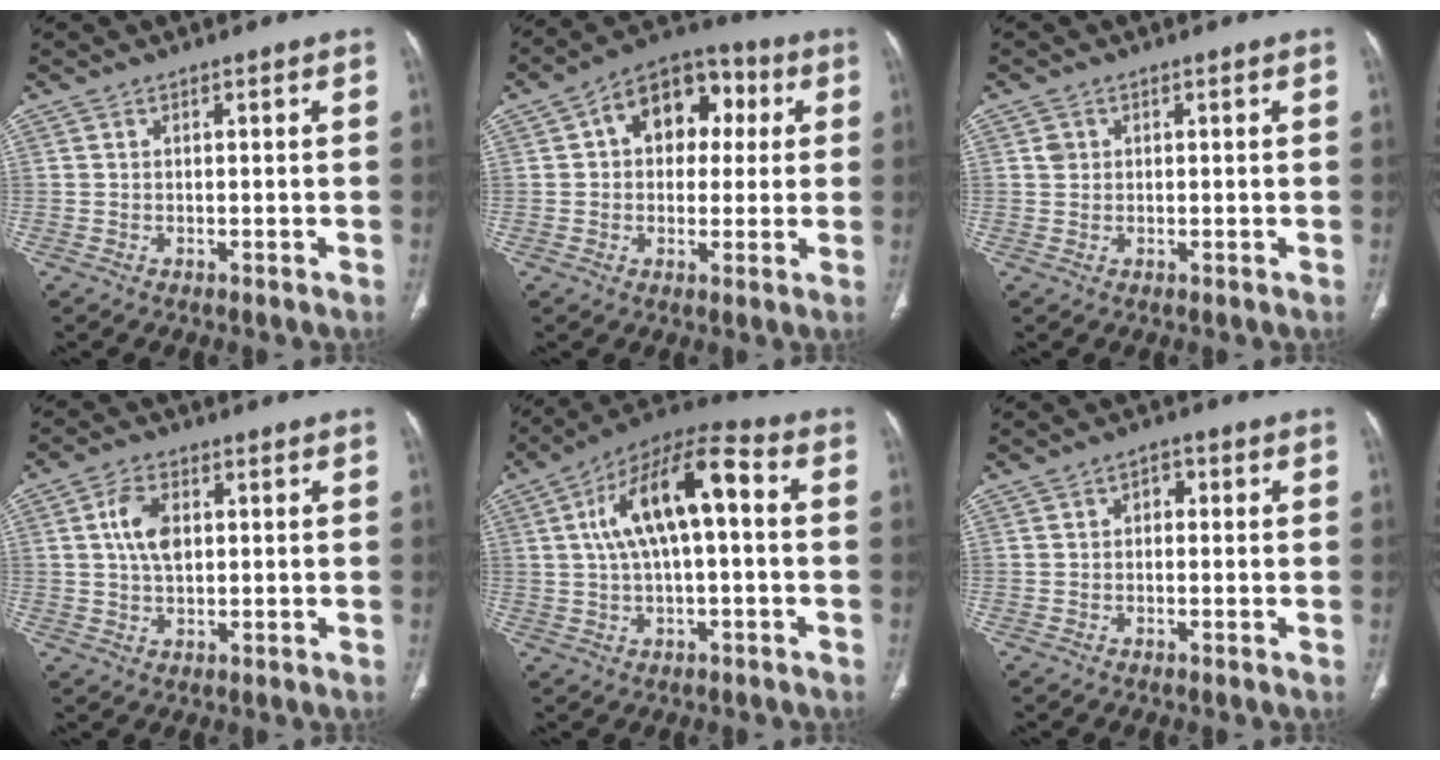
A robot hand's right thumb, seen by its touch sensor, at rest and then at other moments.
{"total": 13.2, "force": [3.0, 9.3, 8.8], "torque": [-0.085, 0.024, 0.035]}
{"total": 1.5, "force": [0.5, 1.3, 0.5], "torque": [-0.004, 0.002, 0.009]}
{"total": 6.5, "force": [1.3, 3.9, 5.0], "torque": [-0.091, 0.001, 0.023]}
{"total": 15.2, "force": [2.1, 6.2, 13.7], "torque": [-0.246, 0.042, 0.031]}
{"total": 2.3, "force": [0.3, 1.6, 1.5], "torque": [-0.011, 0.010, -0.001]}